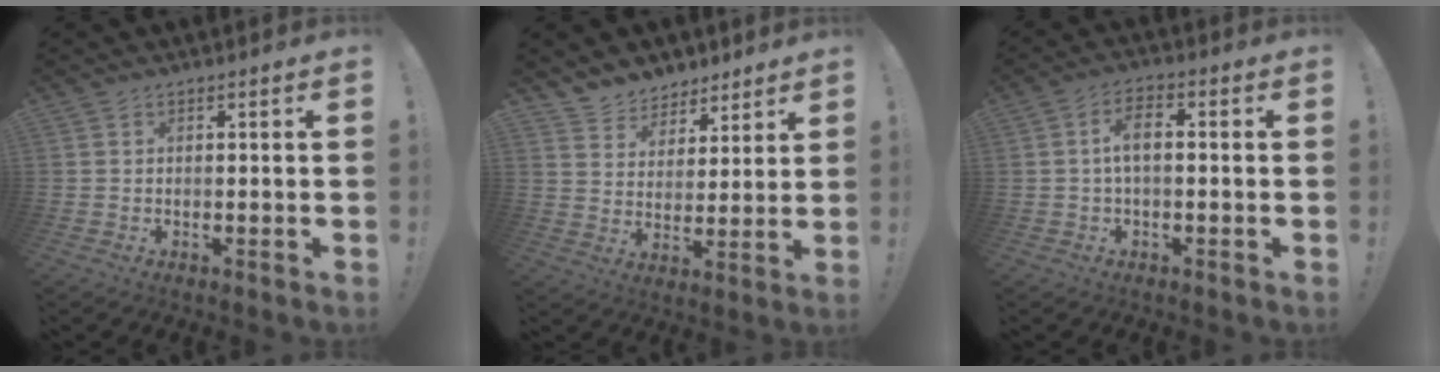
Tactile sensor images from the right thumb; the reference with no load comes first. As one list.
[{"total": 7.4, "force": [5.5, 4.9, 0.2], "torque": [-0.011, -0.049, 0.112]}, {"total": 5.9, "force": [0.2, 2.6, 5.2], "torque": [-0.098, 0.007, 0.003]}]